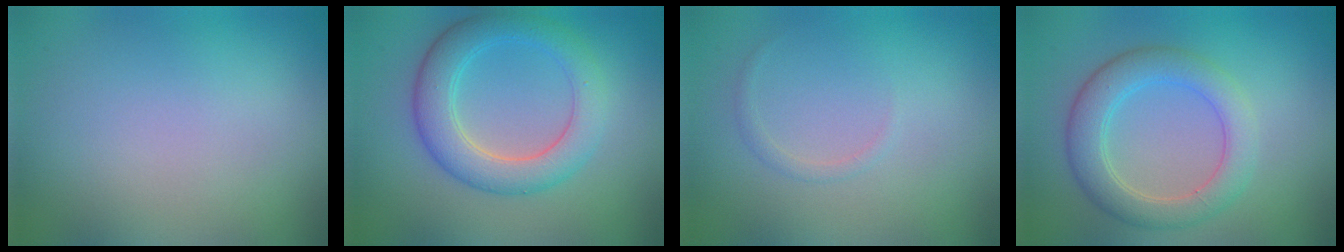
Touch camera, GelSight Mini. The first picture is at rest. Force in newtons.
{"total": 5.2, "press": 5.2, "slide": 0.1}
{"total": 0.7, "press": 0.7, "slide": 0.0}
{"total": 4.6, "press": 4.6, "slide": 0.2}